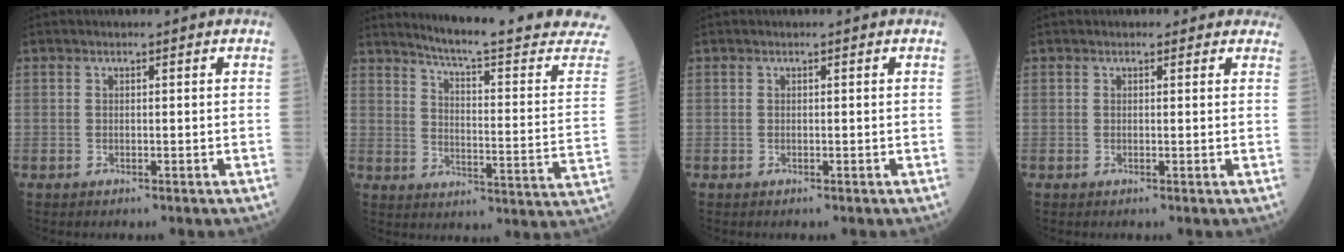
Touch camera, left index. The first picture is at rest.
{"total": 20.4, "force": [18.9, -0.6, 7.7], "torque": [-0.113, -0.100, 0.231]}
{"total": 0.0}
{"total": 3.0, "force": [2.6, 1.4, 0.5], "torque": [0.009, 0.002, 0.014]}